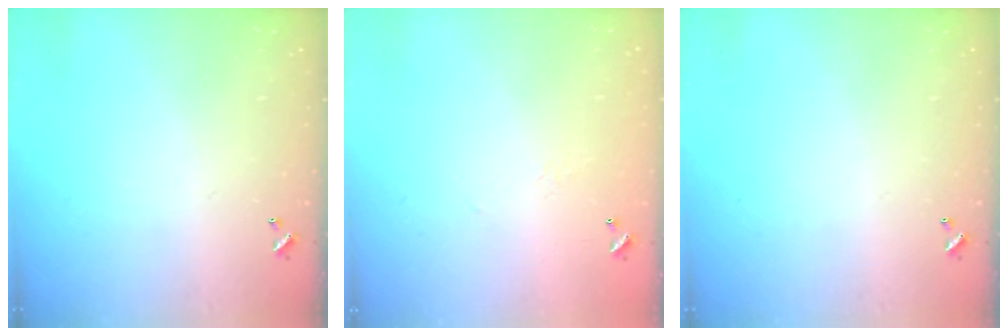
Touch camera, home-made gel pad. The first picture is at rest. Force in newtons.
{"total": 6.1, "press": 6.1, "slide": 0.6}
{"total": 0.0}